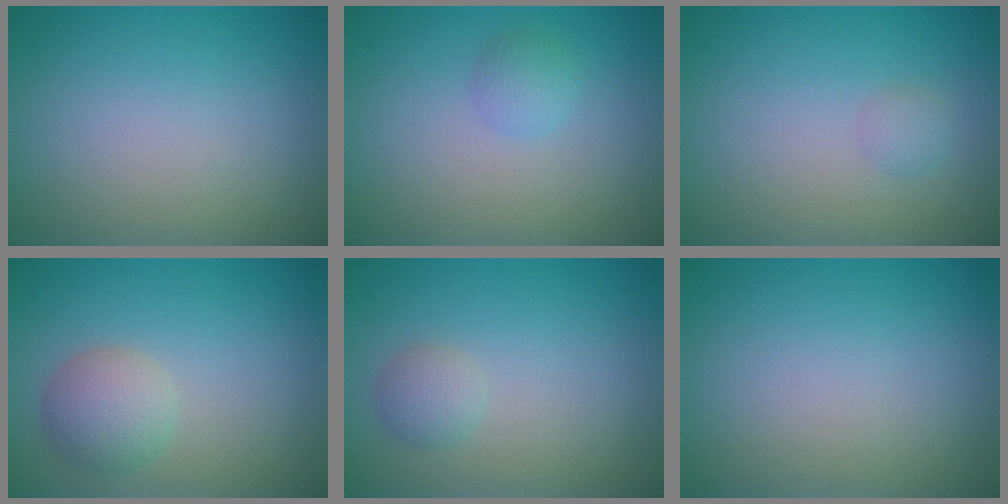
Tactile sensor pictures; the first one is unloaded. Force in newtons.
{"total": 1.3, "press": 1.3, "slide": 0.0}
{"total": 1.0, "press": 1.0, "slide": 0.1}
{"total": 2.7, "press": 2.7, "slide": 0.2}
{"total": 1.5, "press": 1.5, "slide": 0.0}
{"total": 0.0}